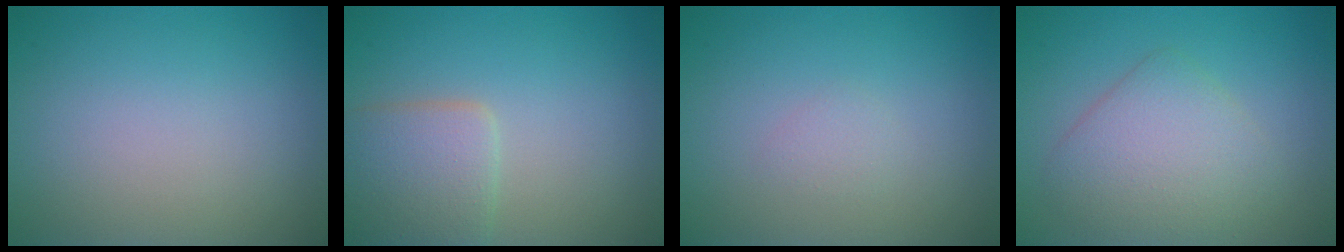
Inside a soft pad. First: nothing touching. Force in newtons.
{"total": 3.1, "press": 3.0, "slide": 0.3}
{"total": 0.7, "press": 0.7, "slide": 0.0}
{"total": 4.3, "press": 4.3, "slide": 0.2}